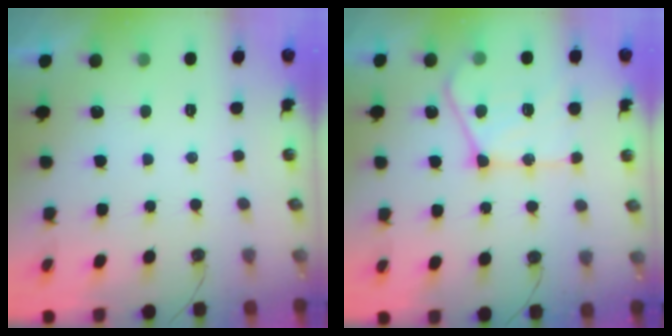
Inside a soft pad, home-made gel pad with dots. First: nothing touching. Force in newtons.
{"total": 18.9, "press": 18.8, "slide": 1.8}